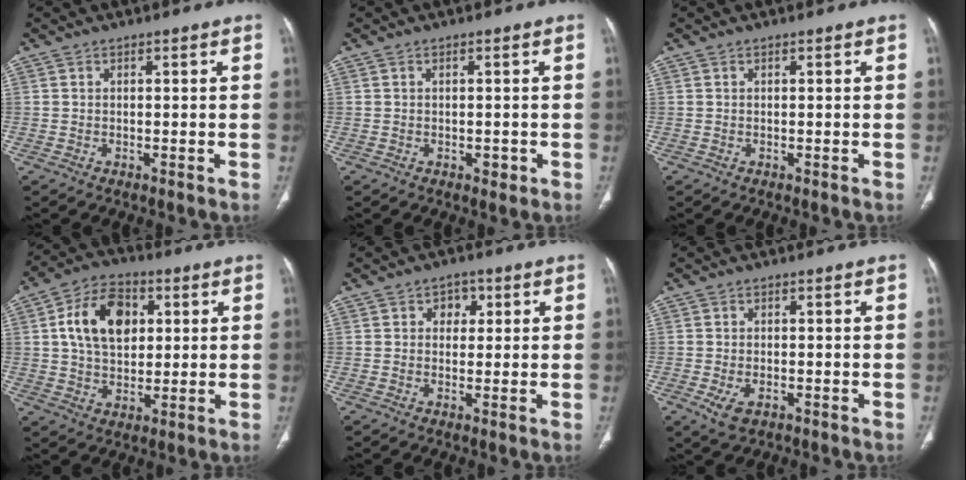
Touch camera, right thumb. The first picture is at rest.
{"total": 1.4, "force": [-0.4, 0.9, 1.0], "torque": [-0.008, 0.000, -0.003]}
{"total": 0.0}
{"total": 13.3, "force": [3.0, 8.9, 9.3], "torque": [-0.138, 0.005, 0.049]}
{"total": 3.3, "force": [1.0, 2.6, 1.6], "torque": [0.002, 0.002, 0.010]}
{"total": 3.9, "force": [-1.5, 2.2, 2.9], "torque": [-0.060, 0.001, -0.020]}